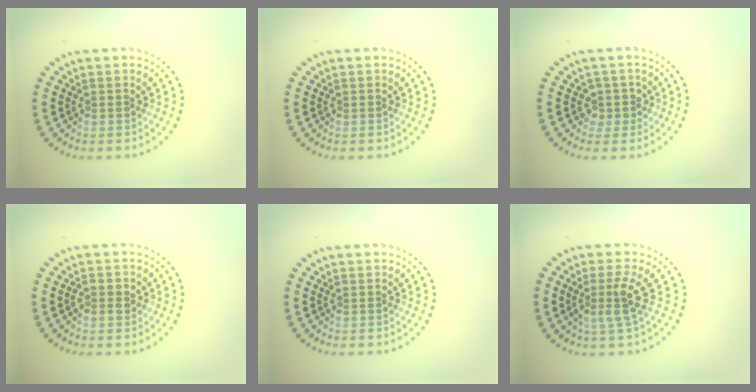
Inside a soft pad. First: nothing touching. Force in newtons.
{"total": 0.0}
{"total": 1.7, "press": 1.3, "slide": 1.1}
{"total": 1.5, "press": 1.5, "slide": 0.4}
{"total": 0.0}
{"total": 2.7, "press": 1.9, "slide": 1.9}